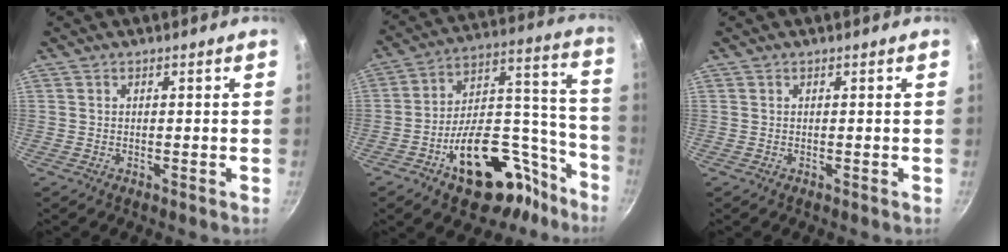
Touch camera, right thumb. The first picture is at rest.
{"total": 21.9, "force": [-12.3, 10.9, 14.5], "torque": [-0.180, 0.111, -0.188]}
{"total": 0.0}